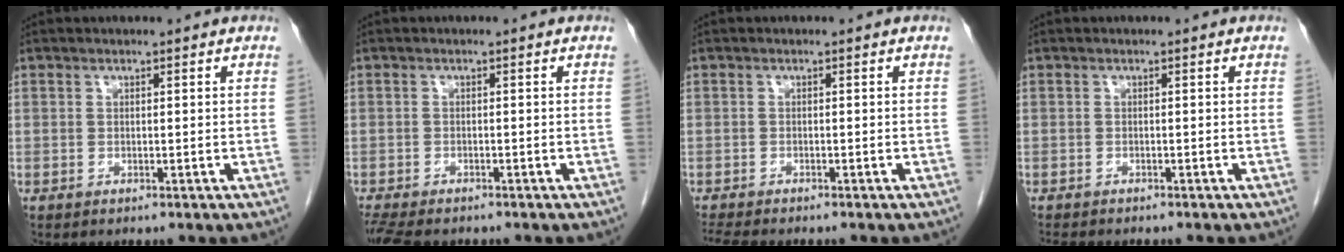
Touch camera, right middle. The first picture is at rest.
{"total": 7.6, "force": [-6.1, 2.6, 3.6], "torque": [-0.068, -0.011, -0.095]}
{"total": 4.2, "force": [-3.8, 0.3, 1.8], "torque": [-0.036, -0.015, -0.062]}
{"total": 3.6, "force": [-3.2, 0.7, 1.5], "torque": [-0.030, -0.011, -0.044]}